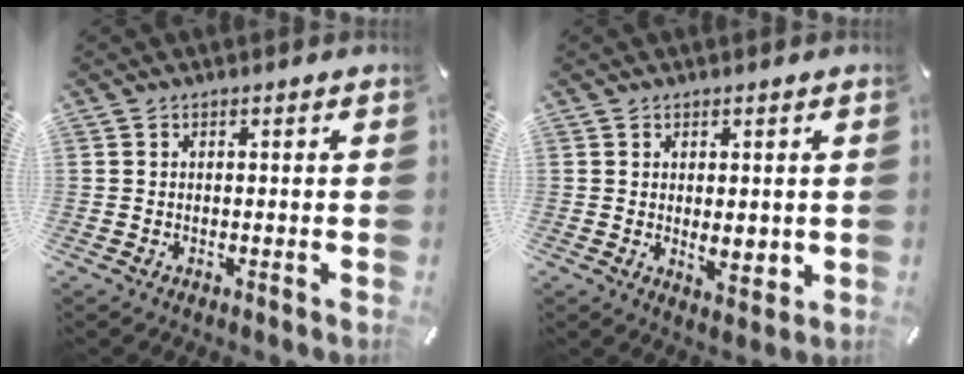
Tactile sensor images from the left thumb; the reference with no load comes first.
{"total": 4.1, "force": [0.6, 2.4, 3.2], "torque": [-0.035, -0.004, 0.009]}